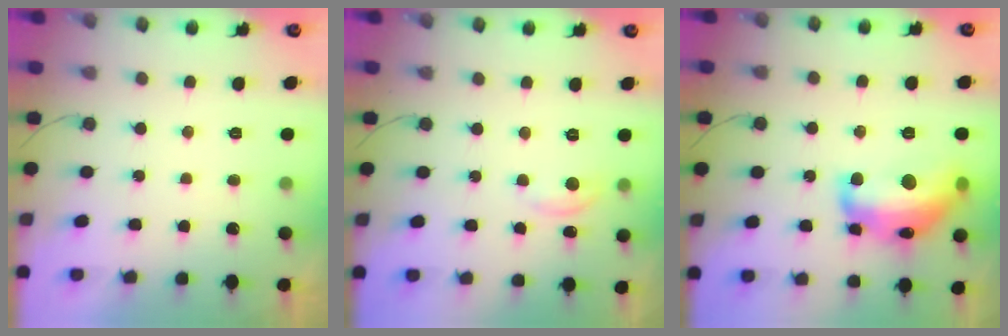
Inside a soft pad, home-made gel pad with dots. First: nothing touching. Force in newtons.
{"total": 2.9, "press": 2.8, "slide": 0.3}
{"total": 18.0, "press": 18.0, "slide": 1.2}